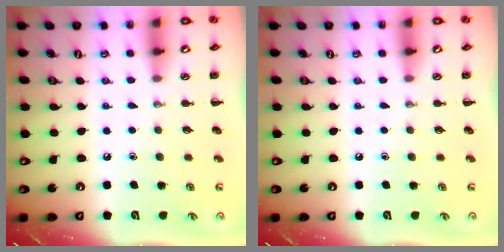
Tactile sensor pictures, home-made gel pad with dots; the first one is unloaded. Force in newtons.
{"total": 0.0}